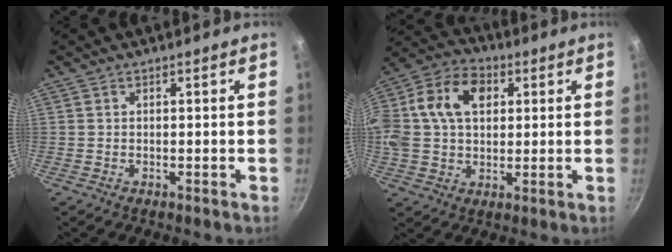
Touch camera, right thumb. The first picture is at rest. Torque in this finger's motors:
{"motor_torque": [1.16, 3.12, 1.00, -0.40, 0.55]}